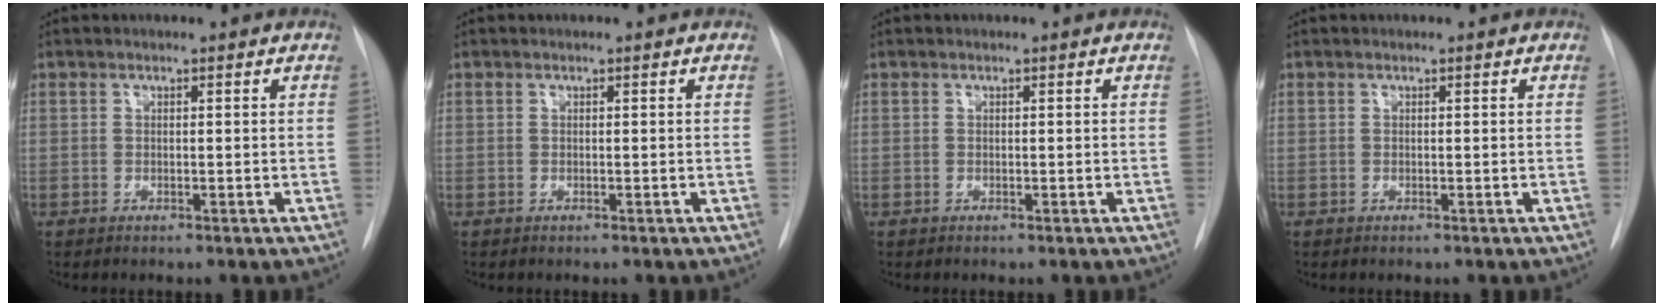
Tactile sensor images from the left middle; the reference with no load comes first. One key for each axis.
{"total": 0.0}
{"total": 0.0}
{"total": 0.0}